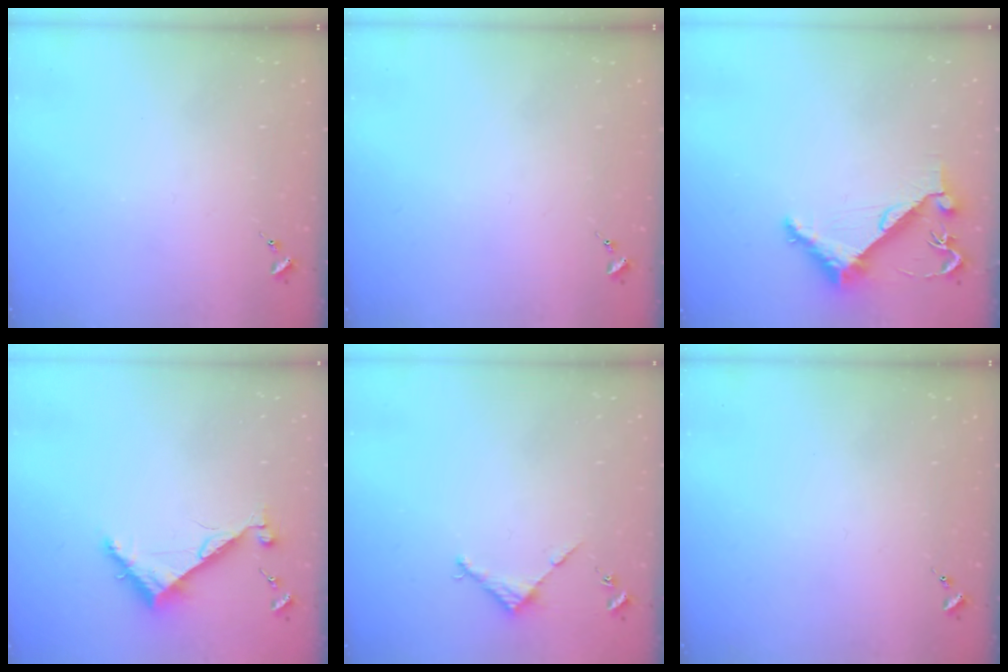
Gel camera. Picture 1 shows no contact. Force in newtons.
{"total": 0.0}
{"total": 6.3, "press": 6.3, "slide": 0.6}
{"total": 6.9, "press": 6.9, "slide": 0.6}
{"total": 2.9, "press": 2.8, "slide": 0.2}
{"total": 0.0}